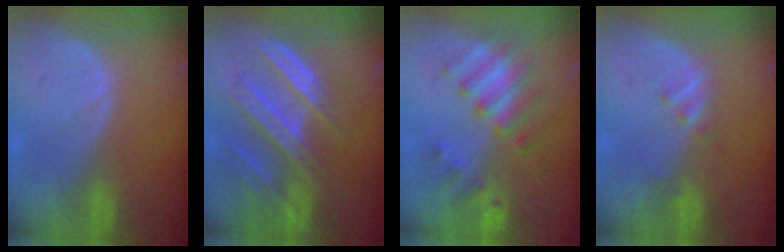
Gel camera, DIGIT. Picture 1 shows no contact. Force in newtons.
{"total": 9.2, "press": 8.2, "slide": 4.1}
{"total": 7.5, "press": 7.4, "slide": 1.1}
{"total": 1.9, "press": 1.9, "slide": 0.3}